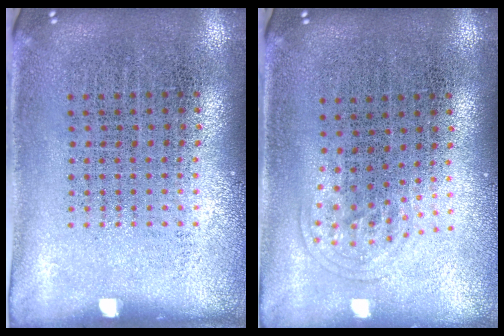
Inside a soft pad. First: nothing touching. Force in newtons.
{"total": 1.0, "press": 0.6, "slide": 0.8}